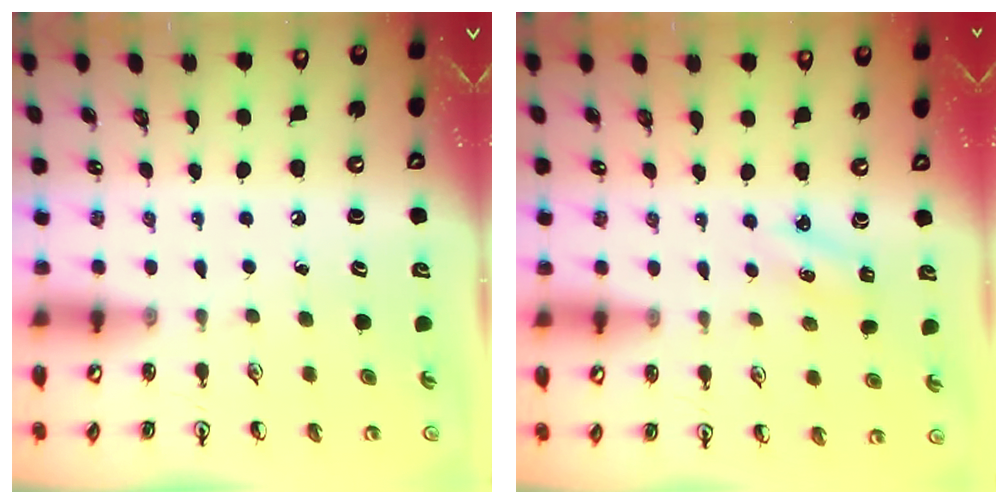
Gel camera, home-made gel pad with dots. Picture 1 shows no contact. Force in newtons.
{"total": 1.8, "press": 1.7, "slide": 0.7}